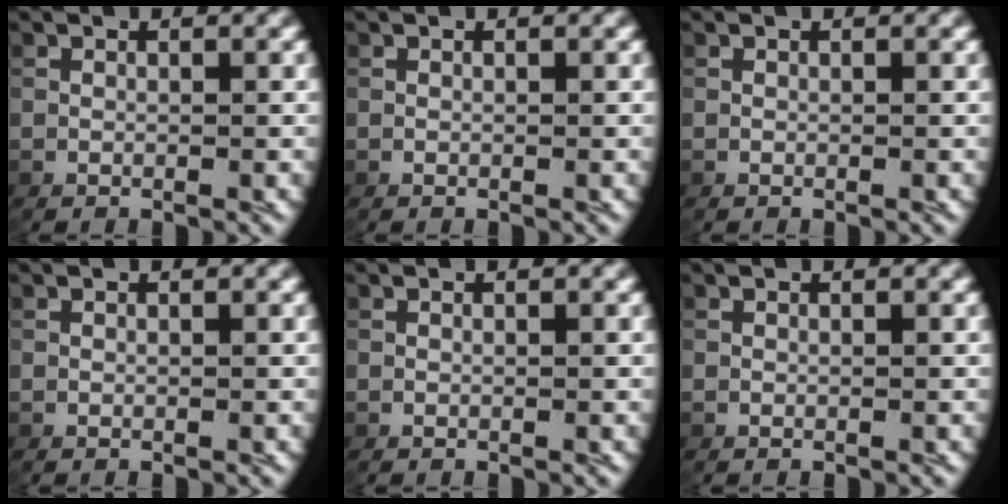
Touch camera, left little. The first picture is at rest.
{"total": 0.0}
{"total": 0.0}
{"total": 0.0}
{"total": 0.0}
{"total": 0.0}